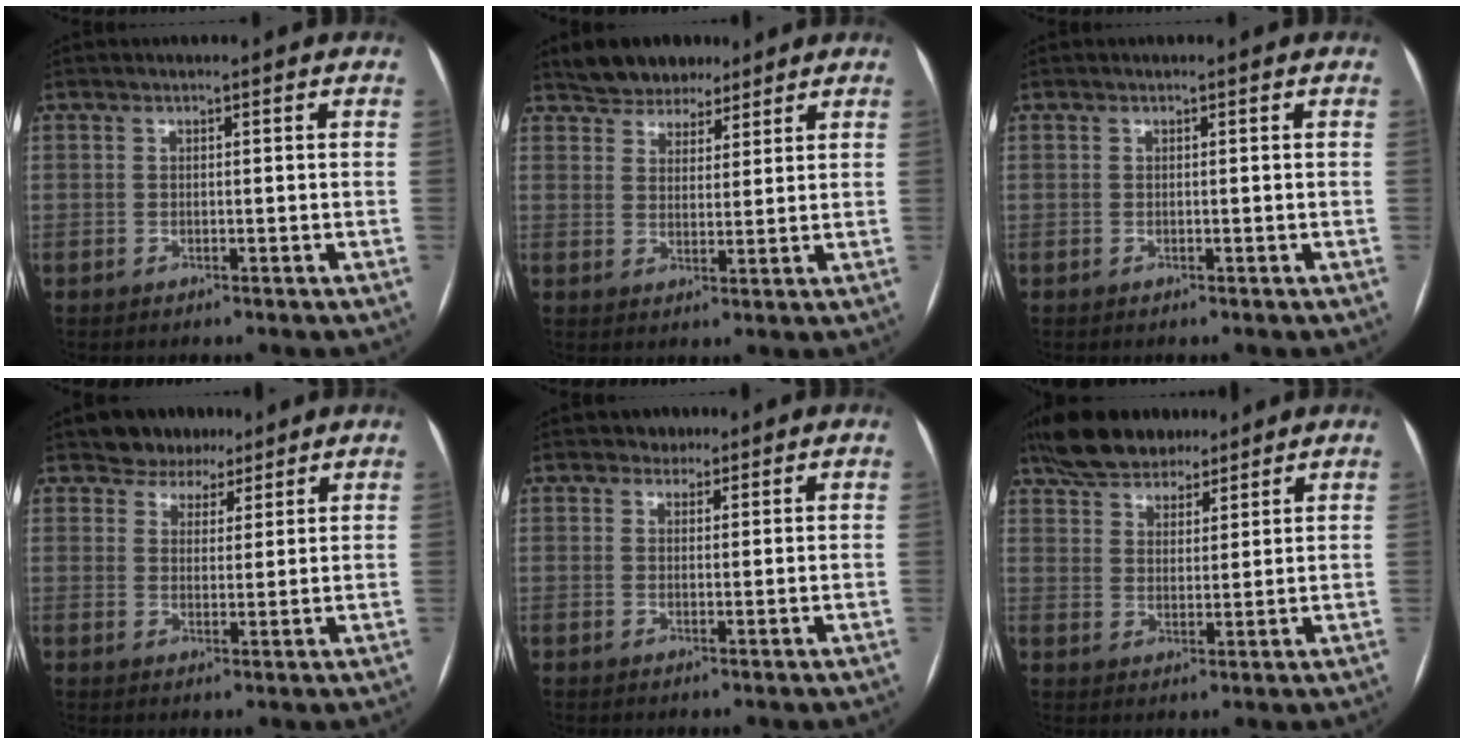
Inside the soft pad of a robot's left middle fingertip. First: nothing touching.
{"total": 6.7, "force": [5.5, 3.4, 1.6], "torque": [-0.022, 0.015, 0.094]}
{"total": 0.0}
{"total": 5.2, "force": [4.2, 3.1, 0.1], "torque": [0.003, 0.002, 0.057]}
{"total": 1.9, "force": [1.4, 1.3, -0.1], "torque": [0.004, 0.003, 0.016]}
{"total": 11.6, "force": [9.5, 4.8, 4.6], "torque": [-0.078, 0.031, 0.163]}